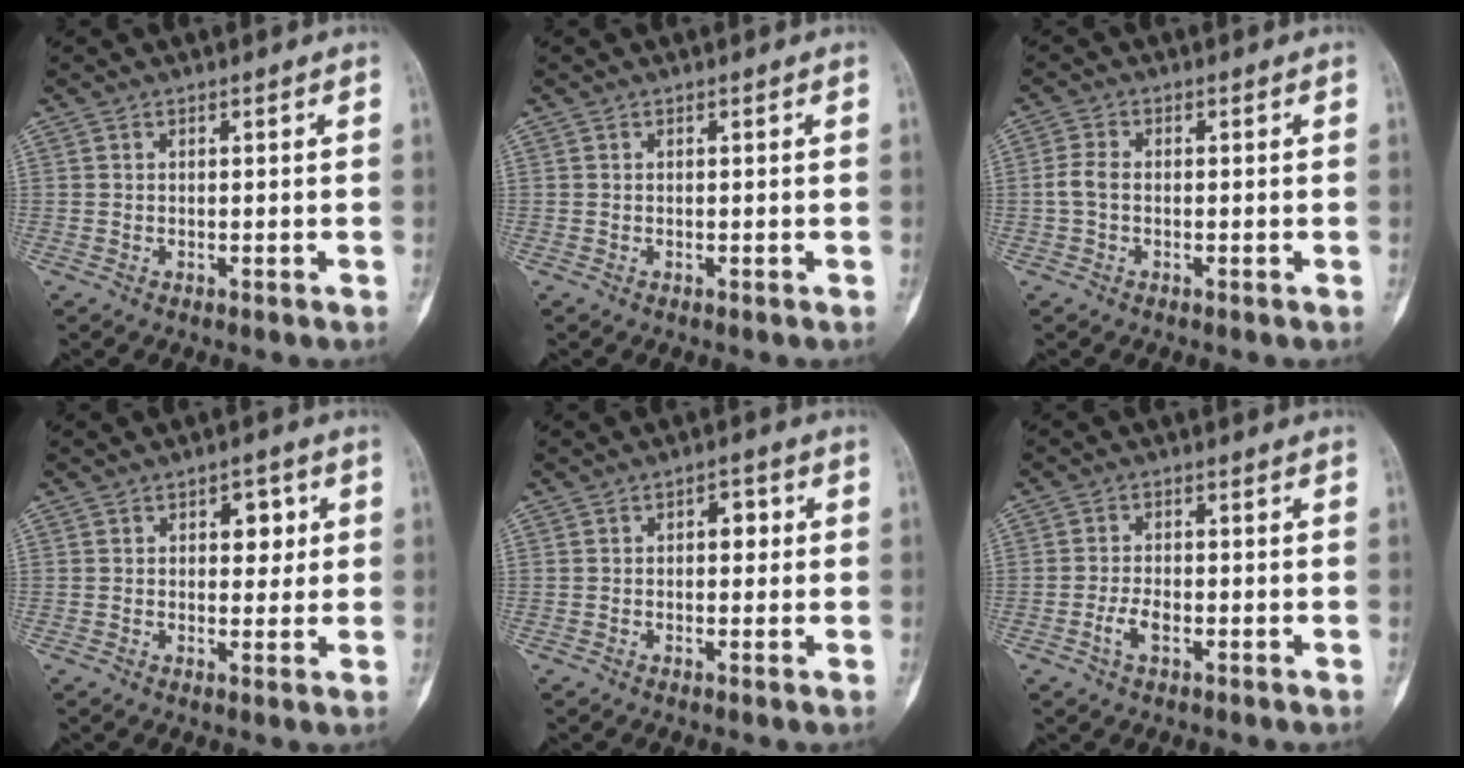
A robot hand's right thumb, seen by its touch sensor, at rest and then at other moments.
{"total": 0.0}
{"total": 2.9, "force": [-0.4, 1.8, 2.2], "torque": [-0.050, 0.004, -0.016]}
{"total": 4.7, "force": [1.3, 3.0, 3.4], "torque": [-0.011, 0.000, 0.015]}
{"total": 3.2, "force": [0.5, 2.0, 2.4], "torque": [-0.011, 0.008, 0.001]}
{"total": 3.3, "force": [-1.4, 1.6, 2.6], "torque": [-0.053, 0.010, -0.028]}